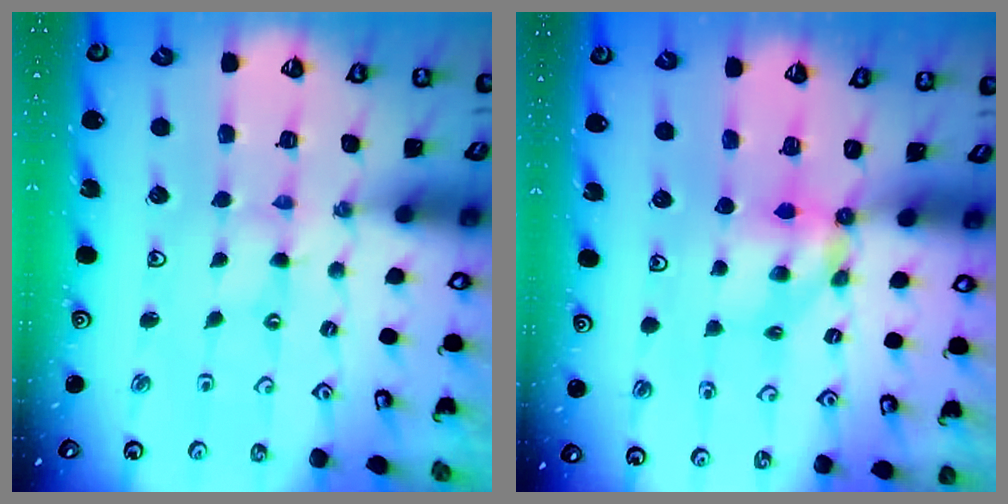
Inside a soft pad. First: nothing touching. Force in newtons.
{"total": 5.5, "press": 5.5, "slide": 0.1}